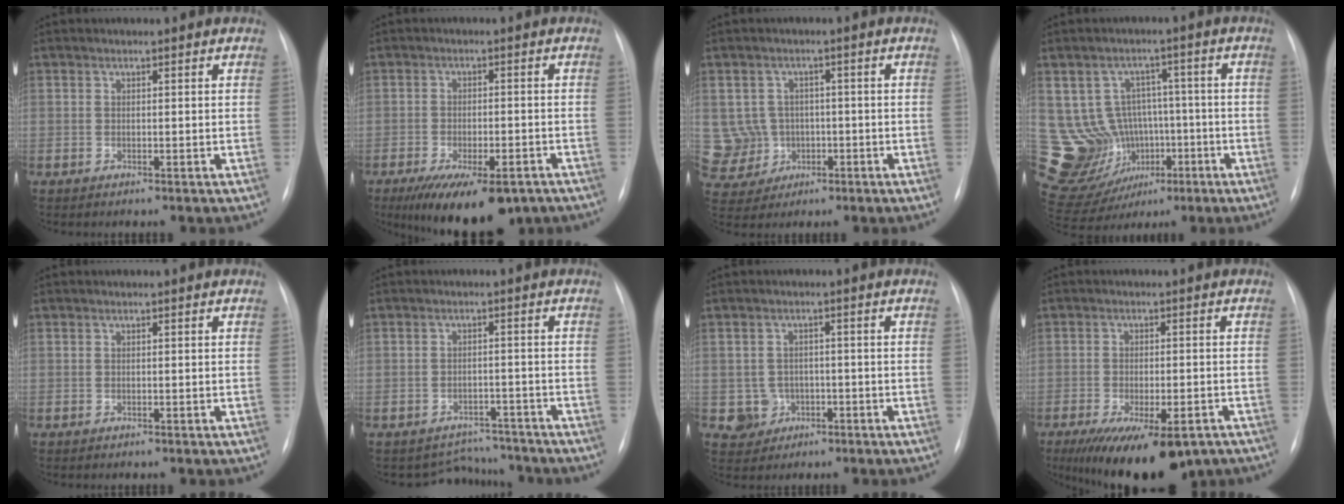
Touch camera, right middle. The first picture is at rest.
{"total": 13.0, "force": [-8.9, 4.8, 8.2], "torque": [-0.119, -0.012, -0.129]}
{"total": 7.3, "force": [-0.4, 7.3, 0.6], "torque": [-0.024, 0.018, 0.006]}
{"total": 12.8, "force": [-2.3, 11.9, 4.1], "torque": [-0.090, 0.047, -0.007]}
{"total": 0.0}
{"total": 5.5, "force": [-4.8, 2.3, -1.1], "torque": [0.019, 0.026, -0.064]}
{"total": 4.0, "force": [-1.1, 3.9, 0.1], "torque": [0.009, 0.011, -0.011]}
{"total": 14.3, "force": [-9.6, 5.1, 9.2], "torque": [-0.132, -0.022, -0.134]}